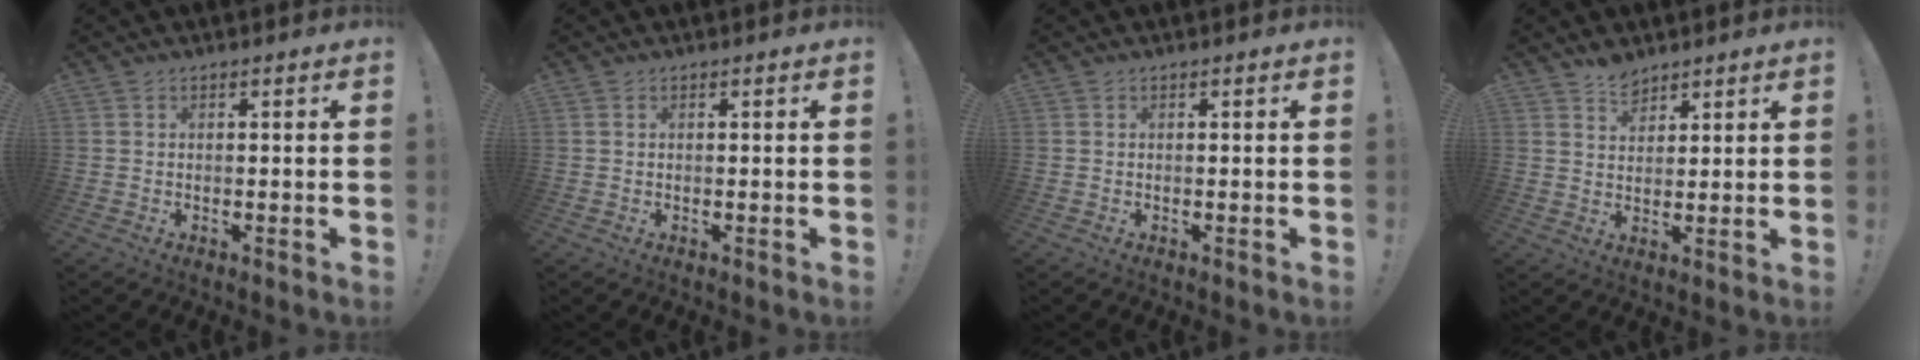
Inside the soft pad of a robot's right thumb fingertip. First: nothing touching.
{"total": 0.0}
{"total": 0.0}
{"total": 5.0, "force": [4.2, 2.3, 1.2], "torque": [-0.004, -0.029, 0.076]}